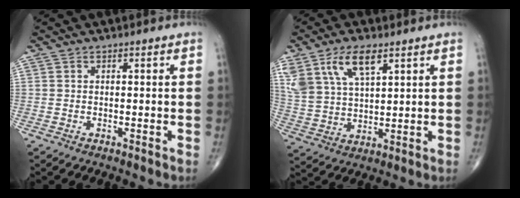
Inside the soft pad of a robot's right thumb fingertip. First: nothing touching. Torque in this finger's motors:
{"motor_torque": [-0.21, 1.44, 1.19, 0.63, 0.17]}